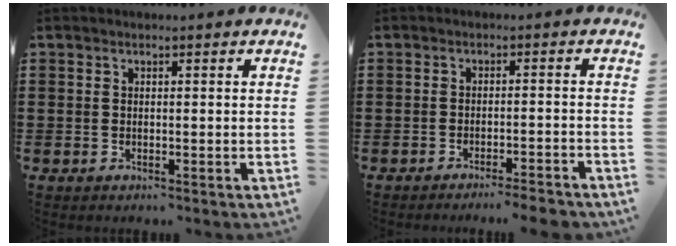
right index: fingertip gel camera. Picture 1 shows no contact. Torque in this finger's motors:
{"motor_torque": [0.24, -0.16, 0.38, 0.06]}